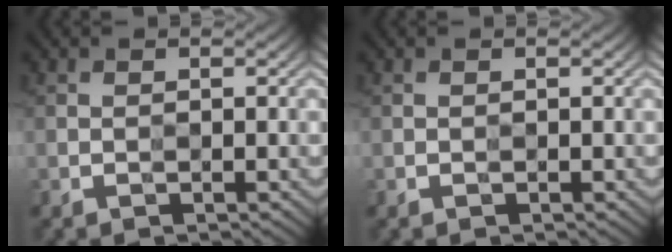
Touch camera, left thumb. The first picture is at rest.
{"total": 0.0}